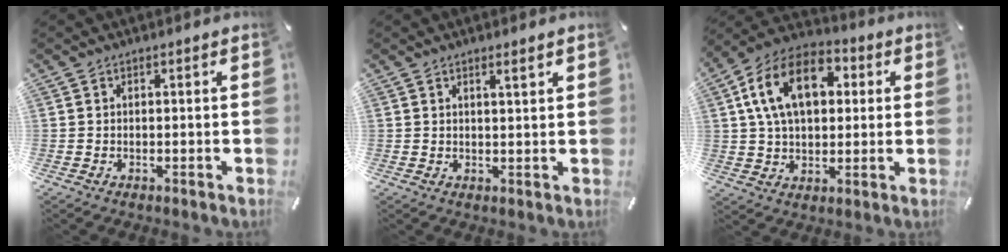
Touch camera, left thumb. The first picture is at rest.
{"total": 2.1, "force": [1.5, 0.1, 1.5], "torque": [-0.030, 0.000, 0.025]}
{"total": 16.0, "force": [4.3, 10.7, 11.2], "torque": [-0.224, 0.012, 0.073]}